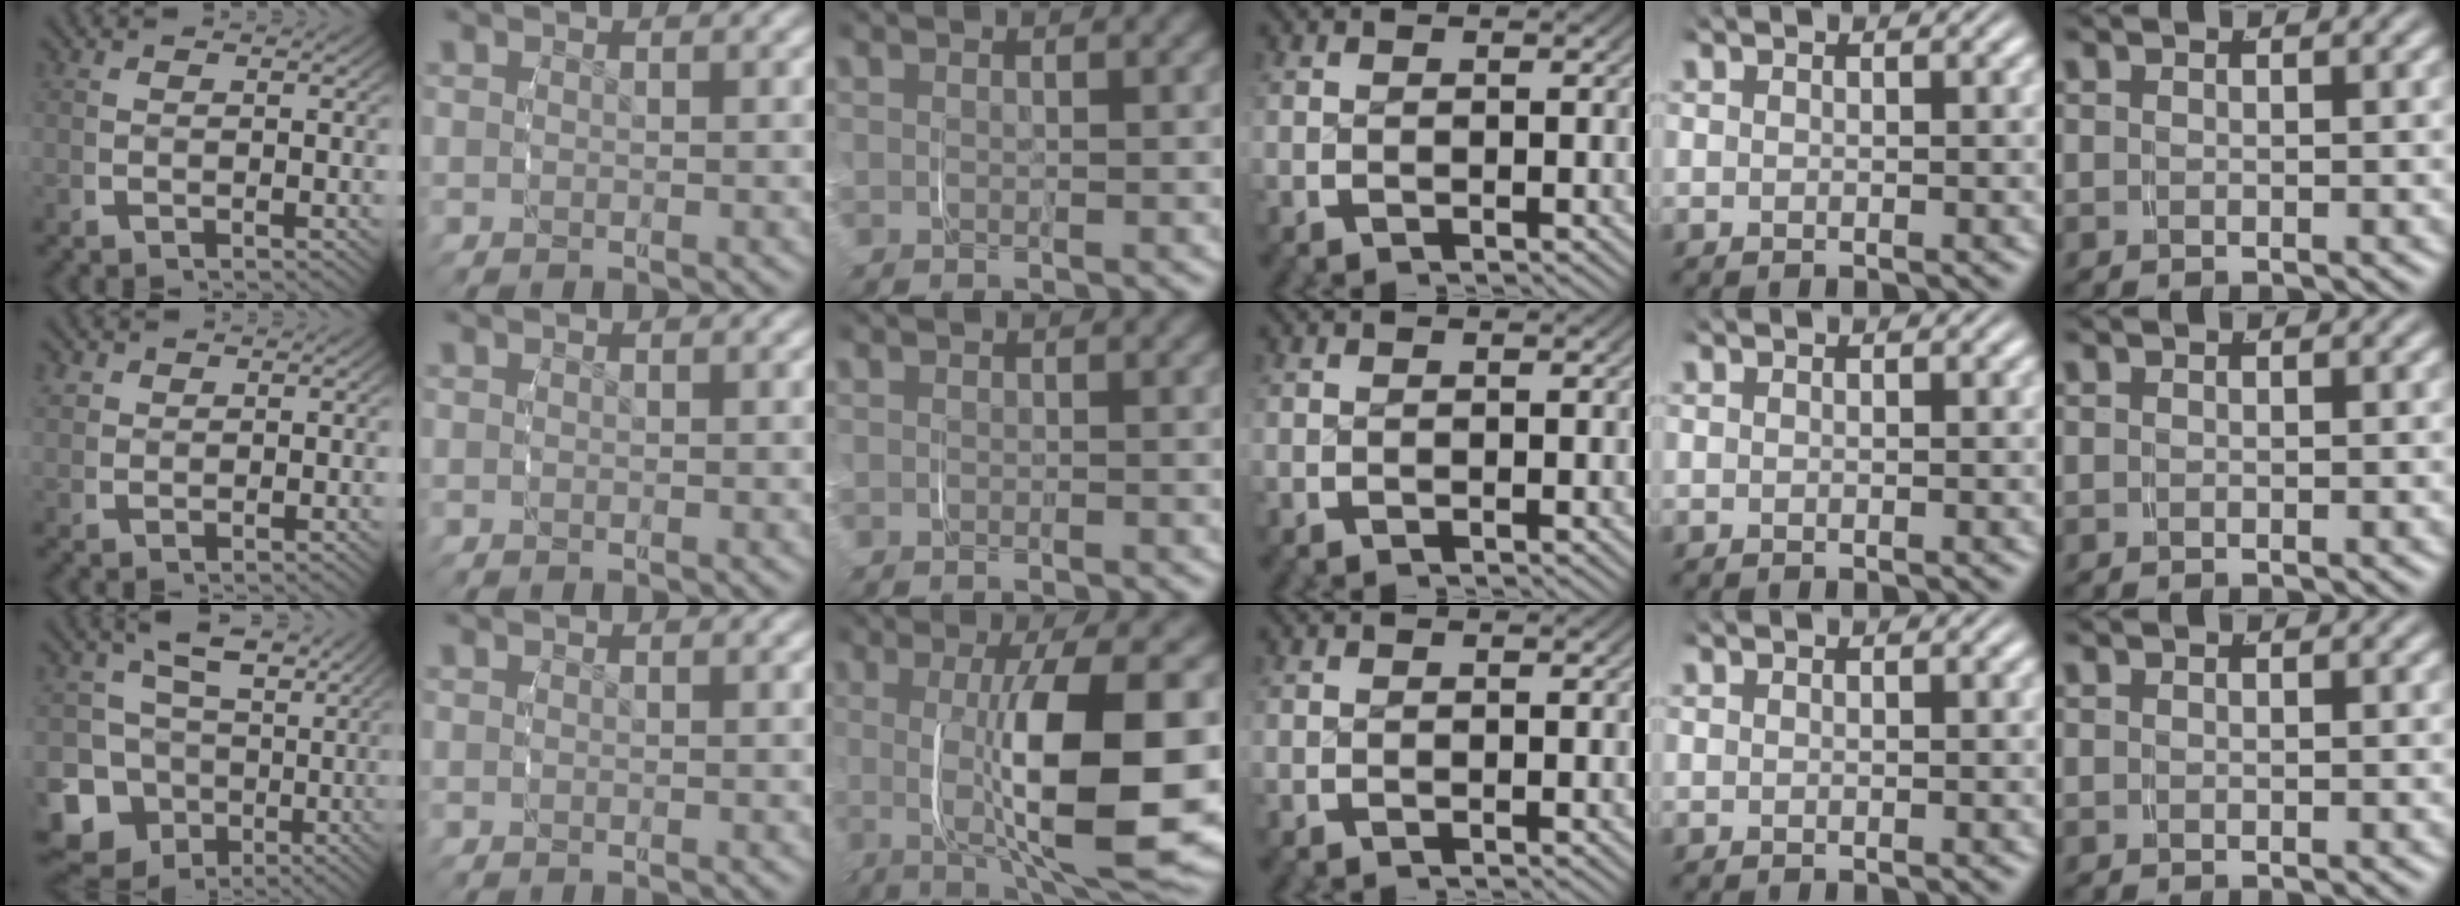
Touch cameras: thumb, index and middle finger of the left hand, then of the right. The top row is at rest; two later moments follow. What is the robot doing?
{"motion": "grasp_and_lifting", "object": "ribbon"}